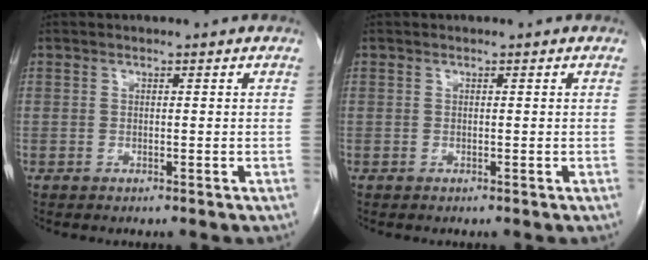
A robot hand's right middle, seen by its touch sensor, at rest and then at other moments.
{"total": 0.0}